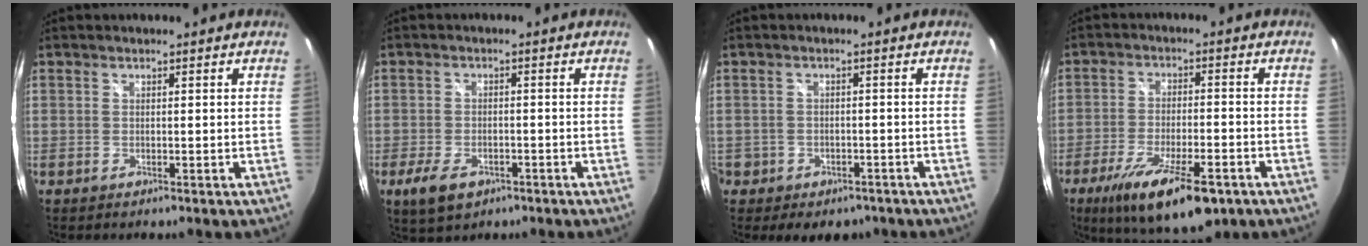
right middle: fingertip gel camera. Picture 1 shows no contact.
{"total": 6.9, "force": [-3.9, 3.9, 4.2], "torque": [-0.102, -0.014, -0.064]}
{"total": 6.3, "force": [-3.4, 5.0, 1.9], "torque": [-0.053, 0.005, -0.036]}
{"total": 16.0, "force": [-9.8, 5.0, 11.6], "torque": [-0.219, -0.040, -0.156]}